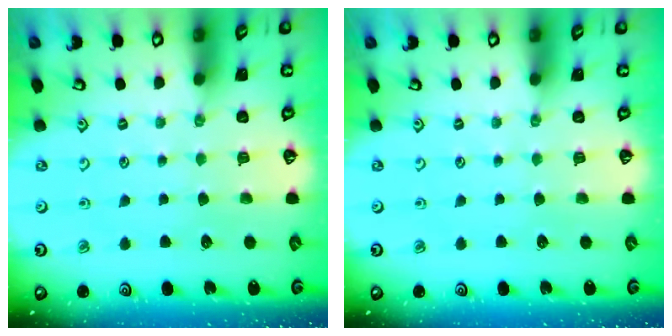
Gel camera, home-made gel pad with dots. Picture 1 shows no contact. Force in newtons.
{"total": 0.0}